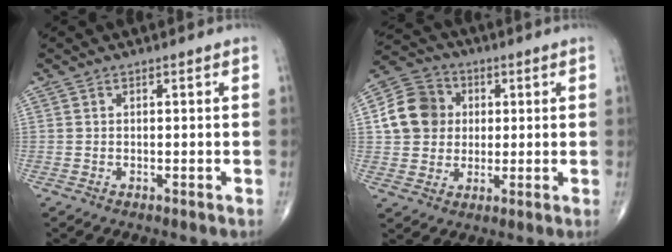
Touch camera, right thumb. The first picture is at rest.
{"total": 11.0, "force": [1.6, 9.7, 4.8], "torque": [-0.070, 0.009, 0.020]}